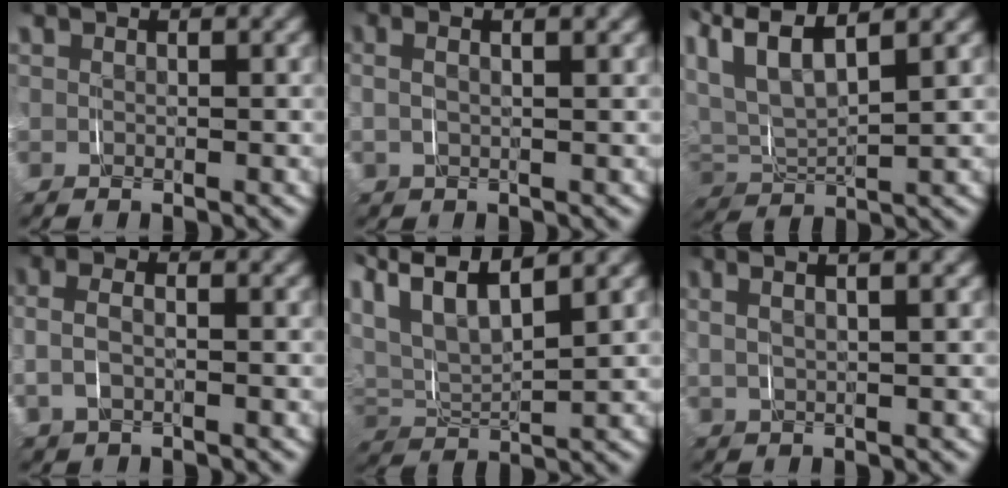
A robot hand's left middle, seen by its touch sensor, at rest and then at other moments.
{"total": 2.4, "force": [0.7, 0.7, 2.2], "torque": [-0.052, 0.007, 0.015]}
{"total": 7.2, "force": [2.2, 4.8, 4.9], "torque": [-0.144, -0.015, 0.041]}
{"total": 2.9, "force": [-0.3, 1.7, 2.4], "torque": [-0.065, 0.000, -0.003]}
{"total": 9.0, "force": [2.6, 6.8, 5.4], "torque": [-0.155, -0.012, 0.040]}
{"total": 4.1, "force": [2.1, 1.1, 3.3], "torque": [-0.054, 0.021, 0.031]}